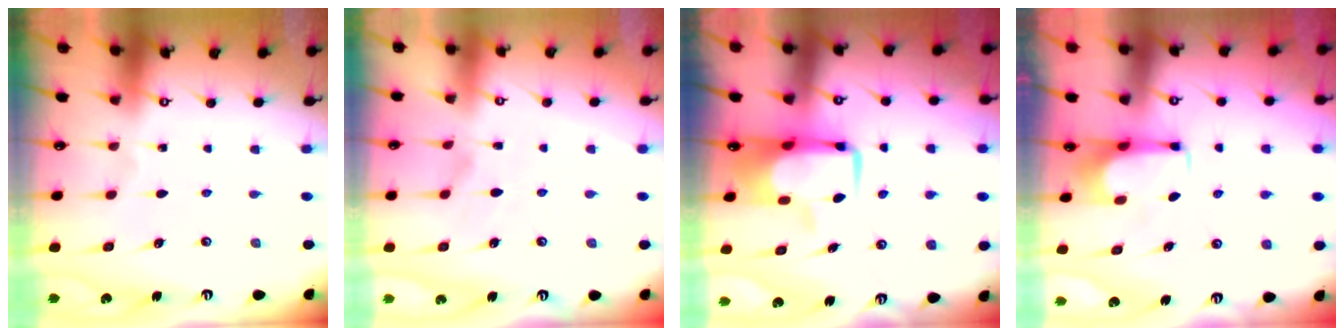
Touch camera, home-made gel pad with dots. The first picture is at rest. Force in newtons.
{"total": 3.7, "press": 3.5, "slide": 1.1}
{"total": 8.2, "press": 8.0, "slide": 1.5}
{"total": 1.5, "press": 1.5, "slide": 0.4}